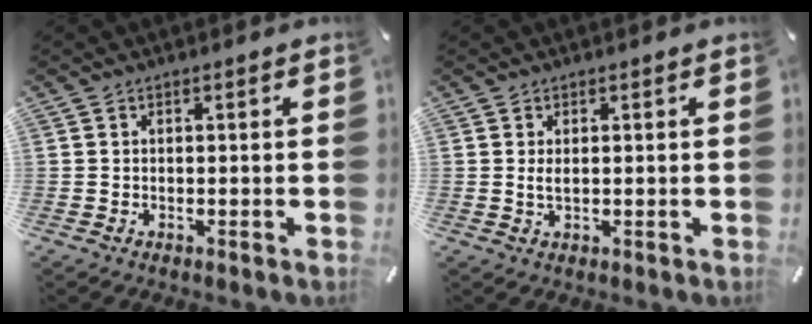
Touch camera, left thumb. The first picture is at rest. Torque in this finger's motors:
{"motor_torque": [-0.04, -0.10, 0.23, 0.01, -0.03]}